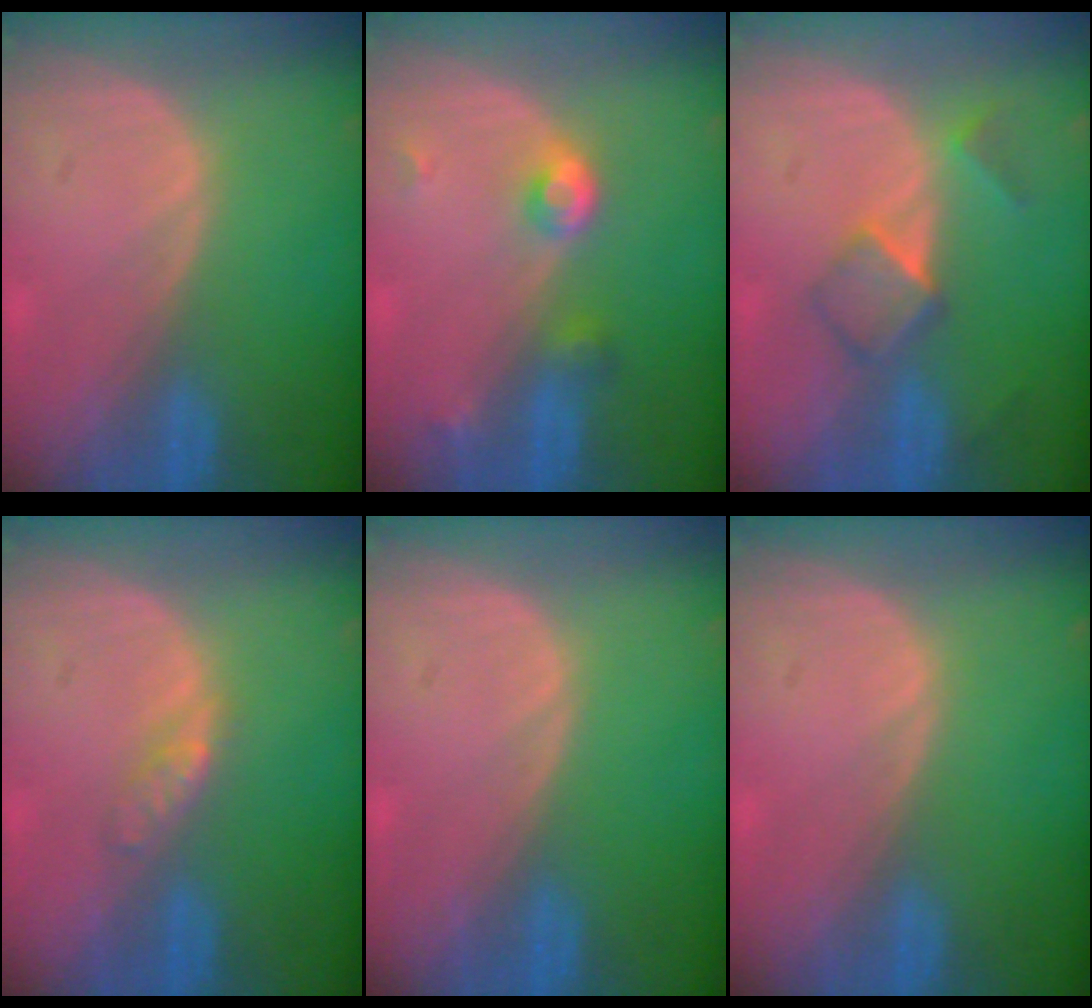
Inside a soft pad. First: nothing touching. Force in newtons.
{"total": 3.8, "press": 3.6, "slide": 1.3}
{"total": 5.2, "press": 4.6, "slide": 2.4}
{"total": 2.4, "press": 2.4, "slide": 0.2}
{"total": 0.0}
{"total": 0.0}